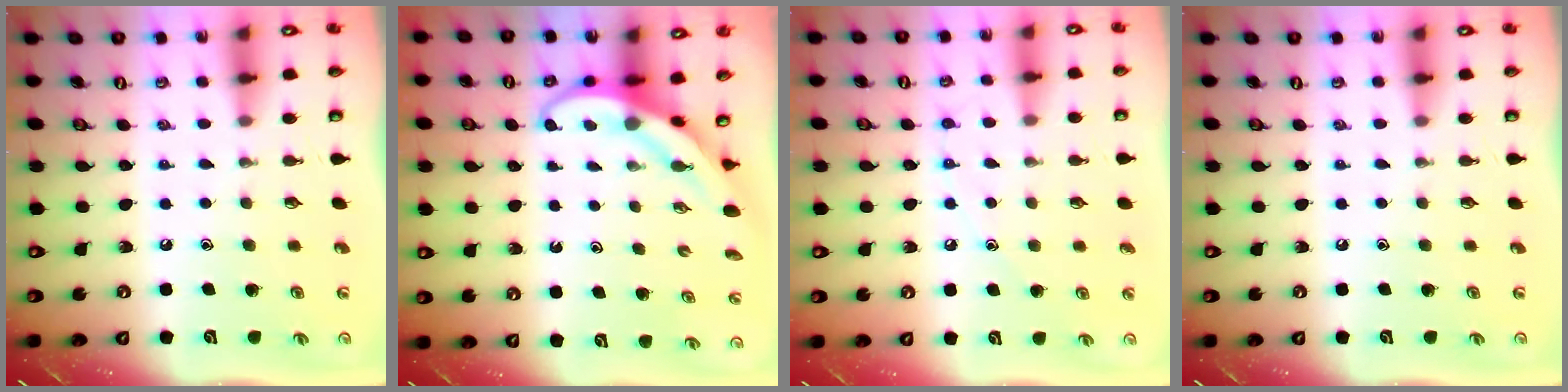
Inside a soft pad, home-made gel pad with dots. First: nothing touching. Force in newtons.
{"total": 3.9, "press": 3.9, "slide": 0.4}
{"total": 6.4, "press": 6.4, "slide": 0.7}
{"total": 0.0}